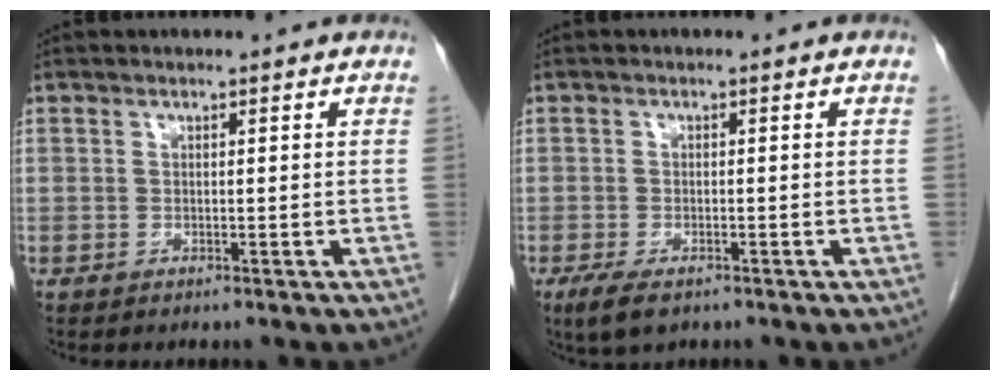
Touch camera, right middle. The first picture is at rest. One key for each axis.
{"total": 4.0, "fx": -2.5, "fy": 1.5, "fz": 2.7, "tx": -0.059, "ty": -0.009, "tz": -0.040}